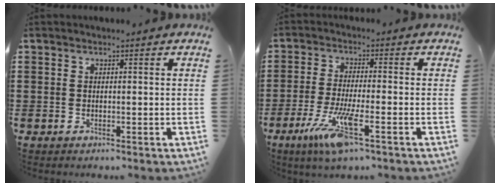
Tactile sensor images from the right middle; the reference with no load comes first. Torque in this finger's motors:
{"motor_torque": [1.31, -0.83, 0.29, 0.21]}